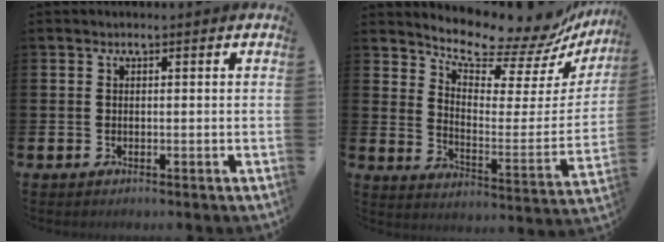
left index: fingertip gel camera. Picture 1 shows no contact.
{"total": 9.8, "force": [9.2, 2.6, 2.4], "torque": [-0.063, -0.085, 0.151]}